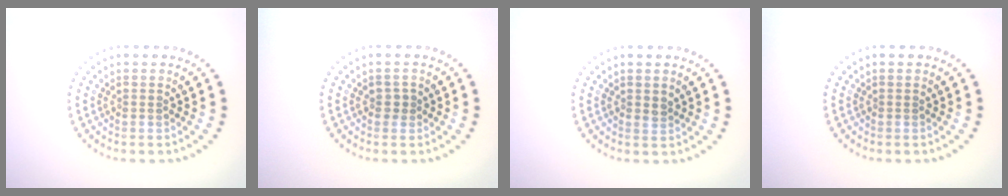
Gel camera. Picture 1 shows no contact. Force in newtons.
{"total": 1.1, "press": 1.1, "slide": 0.3}
{"total": 0.7, "press": 0.7, "slide": 0.3}
{"total": 0.0}